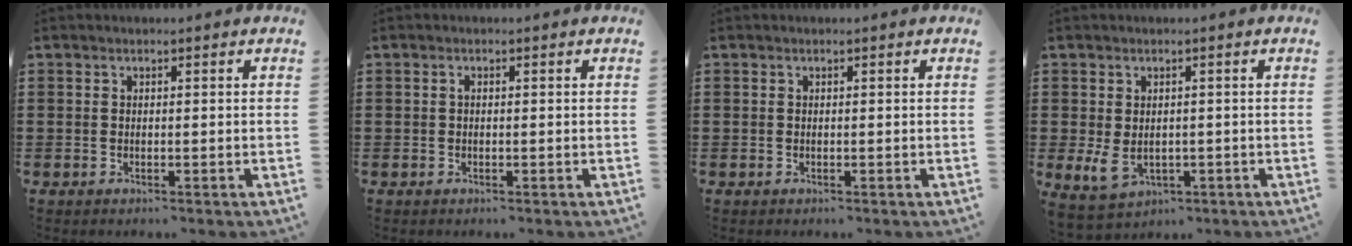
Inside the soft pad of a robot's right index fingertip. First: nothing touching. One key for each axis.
{"total": 0.5, "fx": -0.1, "fy": 0.3, "fz": 0.5, "tx": -0.011, "ty": -0.001, "tz": -0.002}
{"total": 0.0}
{"total": 3.8, "fx": -0.3, "fy": 2.6, "fz": 2.8, "tx": -0.075, "ty": -0.005, "tz": -0.010}